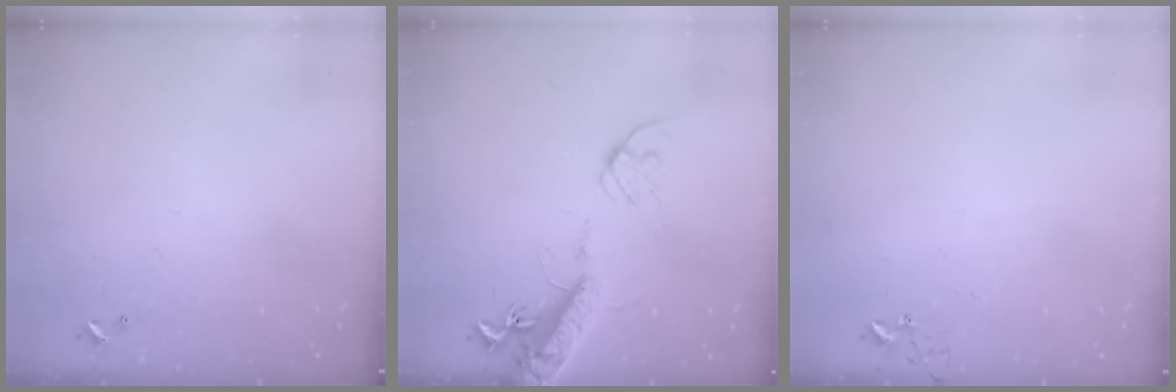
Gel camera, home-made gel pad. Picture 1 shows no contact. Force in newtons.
{"total": 16.1, "press": 15.7, "slide": 3.6}
{"total": 2.7, "press": 2.7, "slide": 0.3}